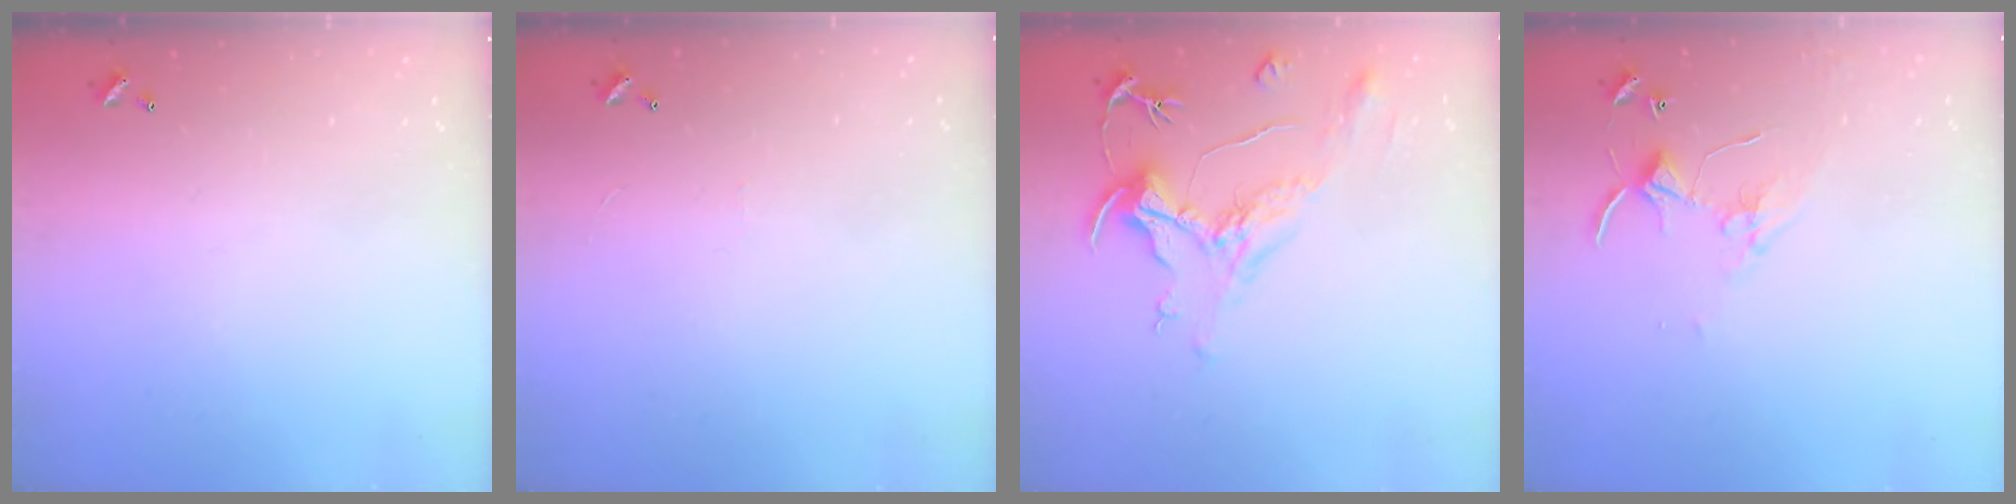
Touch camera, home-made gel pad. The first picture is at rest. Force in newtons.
{"total": 1.3, "press": 1.3, "slide": 0.4}
{"total": 2.1, "press": 1.6, "slide": 1.3}
{"total": 5.5, "press": 5.5, "slide": 0.3}